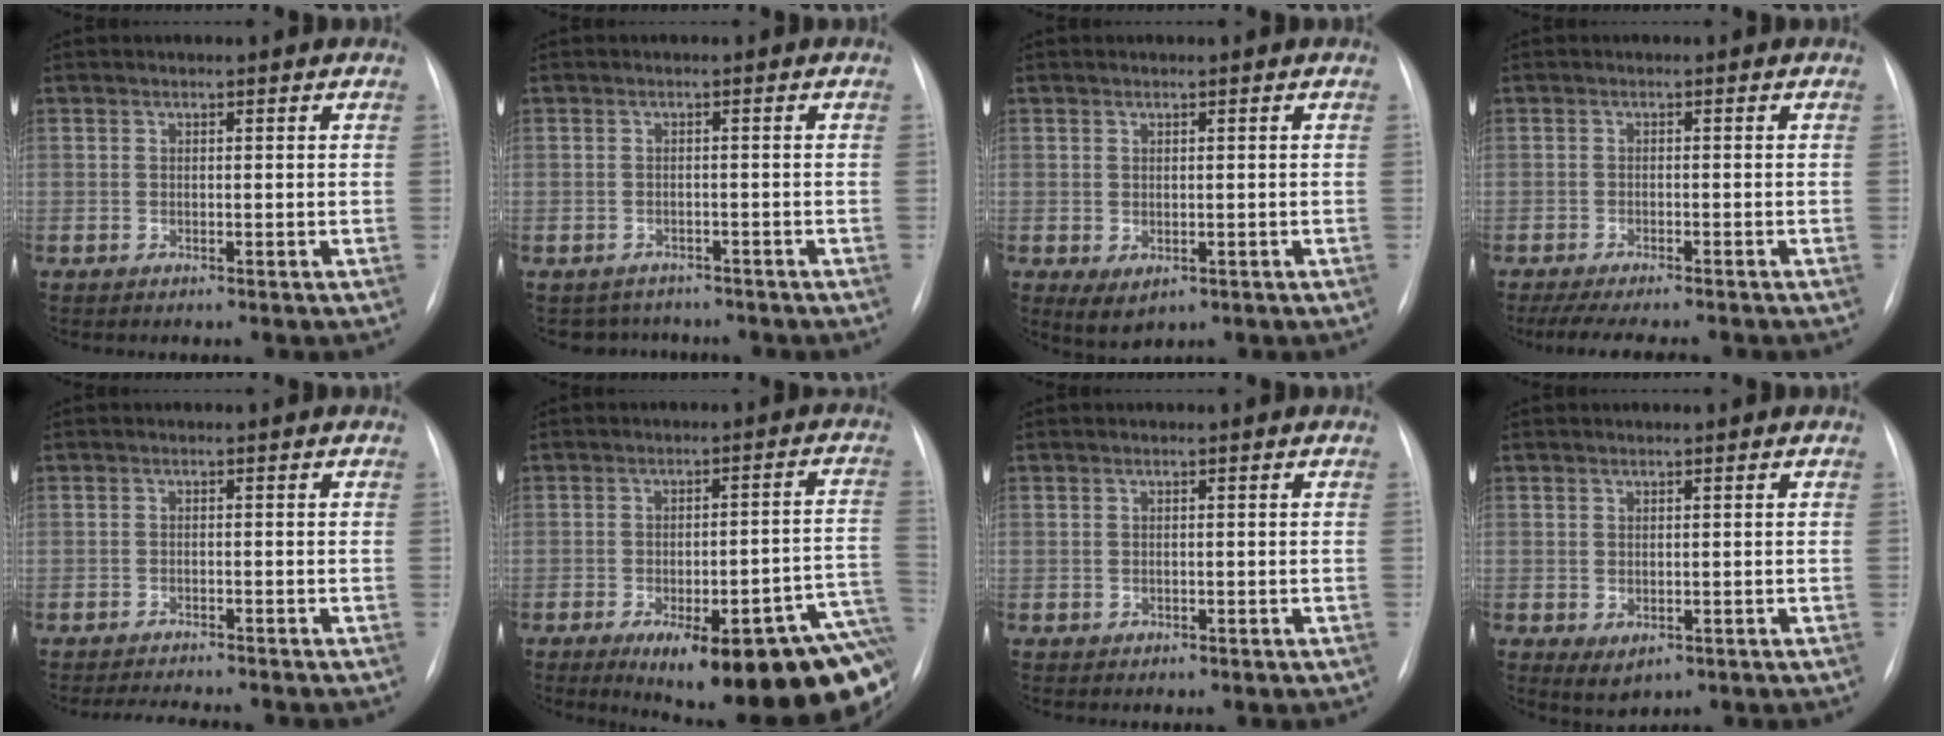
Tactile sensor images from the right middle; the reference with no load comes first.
{"total": 3.8, "force": [-3.4, 1.8, -0.3], "torque": [0.004, 0.007, -0.047]}
{"total": 2.9, "force": [-0.8, 1.9, 2.2], "torque": [-0.034, -0.008, 0.004]}
{"total": 9.9, "force": [-8.5, 1.6, 4.8], "torque": [-0.065, -0.011, -0.120]}
{"total": 5.1, "force": [-4.8, 0.5, 1.7], "torque": [-0.023, -0.009, -0.069]}
{"total": 23.4, "force": [-13.7, 5.9, 18.0], "torque": [-0.123, 0.013, -0.159]}
{"total": 0.8, "force": [-0.2, 0.7, 0.4], "torque": [-0.010, 0.001, 0.002]}
{"total": 2.6, "force": [-0.6, 1.7, 1.8], "torque": [-0.027, -0.006, 0.004]}